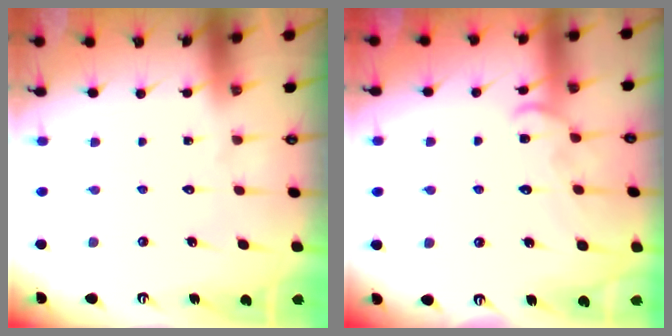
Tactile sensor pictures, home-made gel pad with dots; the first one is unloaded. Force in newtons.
{"total": 11.2, "press": 11.2, "slide": 0.5}